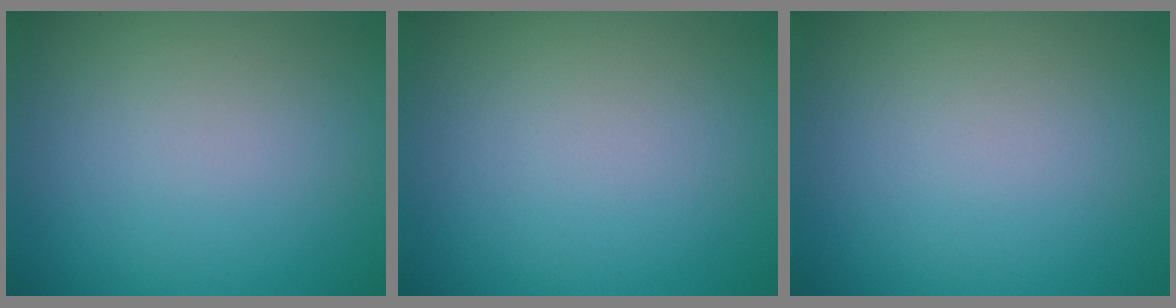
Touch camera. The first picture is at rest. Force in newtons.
{"total": 0.0}
{"total": 0.0}